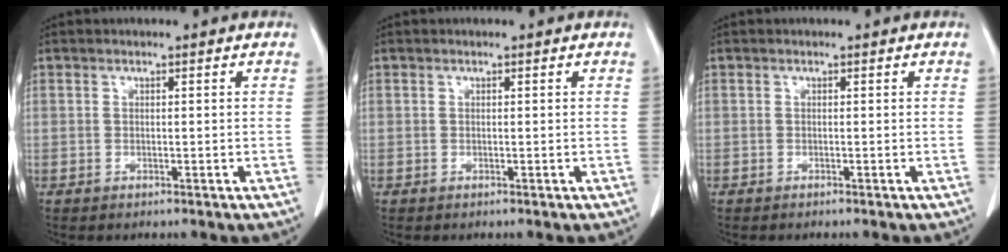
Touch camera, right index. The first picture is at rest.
{"total": 0.0}
{"total": 0.5, "force": [-0.5, -0.1, 0.2], "torque": [0.001, -0.001, -0.008]}